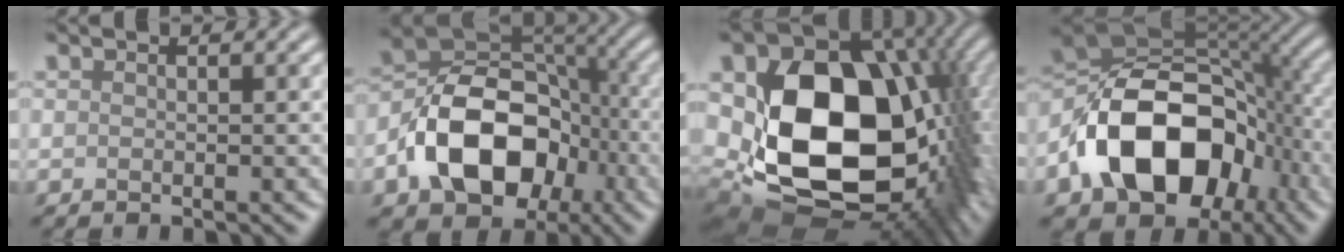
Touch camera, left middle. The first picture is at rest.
{"total": 11.6, "force": [-3.9, 7.8, 7.6], "torque": [-0.133, 0.002, -0.074]}
{"total": 19.0, "force": [1.1, 13.1, 13.7], "torque": [-0.267, -0.048, 0.059]}
{"total": 14.3, "force": [-4.5, 9.6, 9.5], "torque": [-0.168, 0.007, -0.088]}